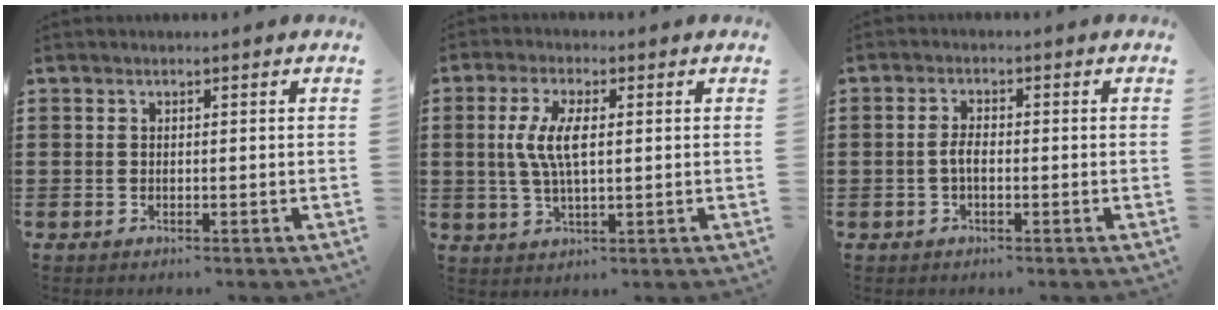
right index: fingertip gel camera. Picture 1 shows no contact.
{"total": 6.2, "force": [0.7, 2.2, 5.8], "torque": [-0.134, 0.000, 0.004]}
{"total": 2.4, "force": [-0.6, 1.0, 2.1], "torque": [-0.056, -0.003, -0.016]}